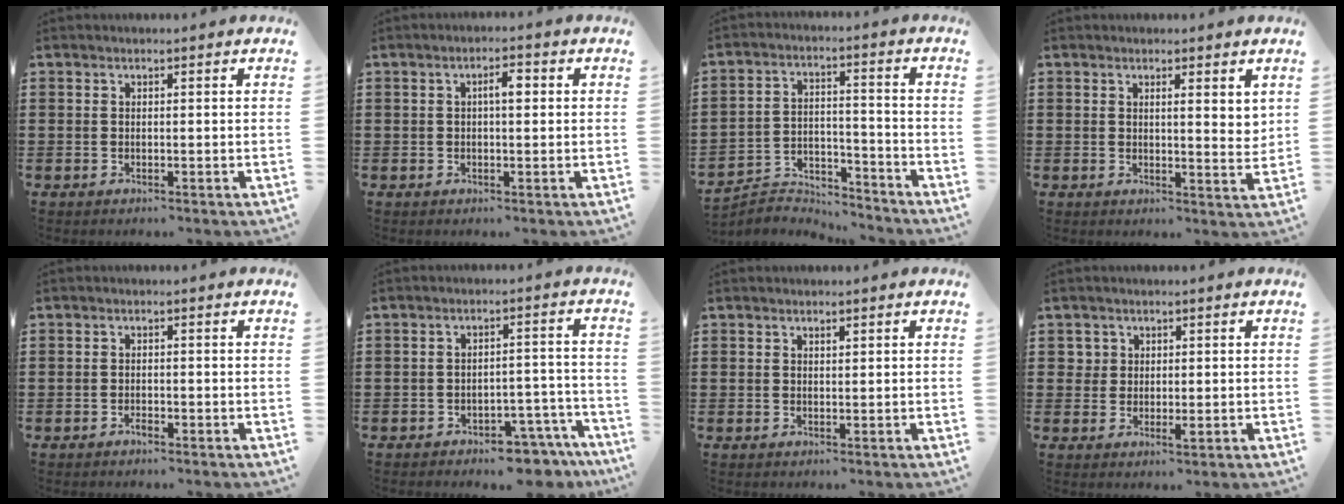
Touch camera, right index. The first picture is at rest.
{"total": 2.9, "force": [0.3, 0.9, 2.7], "torque": [-0.045, 0.003, 0.001]}
{"total": 5.0, "force": [-4.9, 0.9, 0.2], "torque": [-0.015, 0.012, -0.103]}
{"total": 2.3, "force": [1.5, 0.5, 1.7], "torque": [-0.029, 0.001, 0.024]}
{"total": 1.0, "force": [-0.8, 0.3, 0.5], "torque": [-0.013, -0.003, -0.016]}
{"total": 4.4, "force": [-4.0, 0.9, 1.5], "torque": [-0.025, 0.010, -0.078]}
{"total": 0.7, "force": [0.6, 0.3, 0.3], "torque": [-0.006, 0.002, 0.011]}
{"total": 2.0, "force": [0.6, 1.6, 1.0], "torque": [-0.024, 0.006, 0.011]}